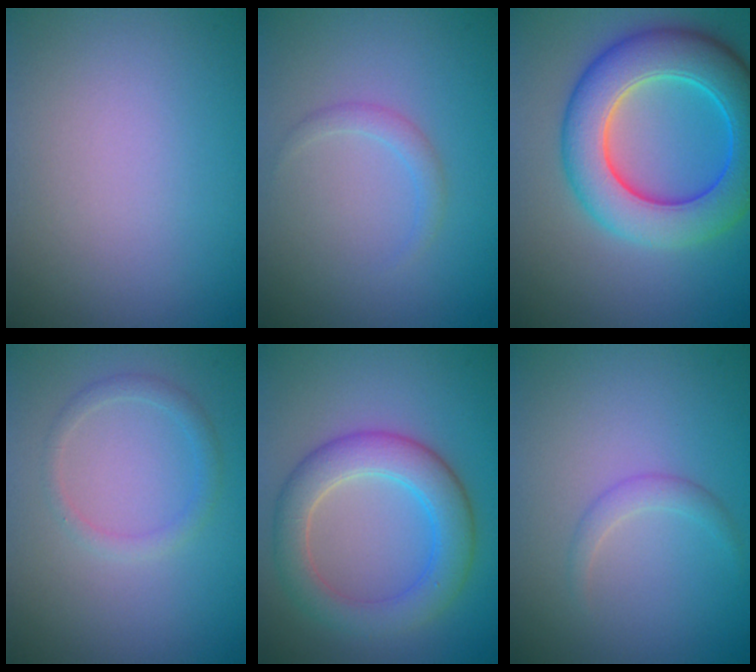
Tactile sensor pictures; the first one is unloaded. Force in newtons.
{"total": 1.2, "press": 1.1, "slide": 0.1}
{"total": 9.1, "press": 9.1, "slide": 0.3}
{"total": 1.4, "press": 1.4, "slide": 0.1}
{"total": 5.3, "press": 5.3, "slide": 0.2}
{"total": 1.2, "press": 1.2, "slide": 0.0}